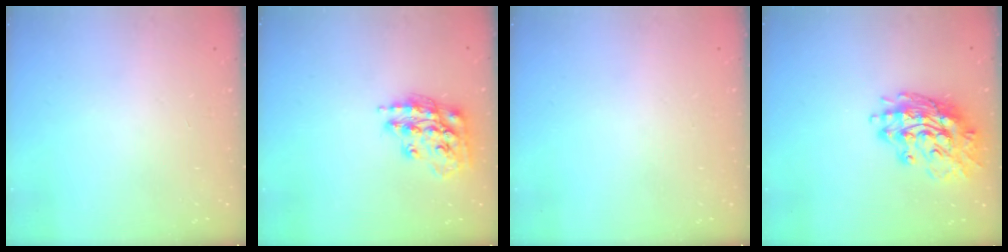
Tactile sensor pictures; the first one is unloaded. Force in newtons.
{"total": 16.3, "press": 16.2, "slide": 1.1}
{"total": 0.0}
{"total": 16.9, "press": 16.8, "slide": 1.2}